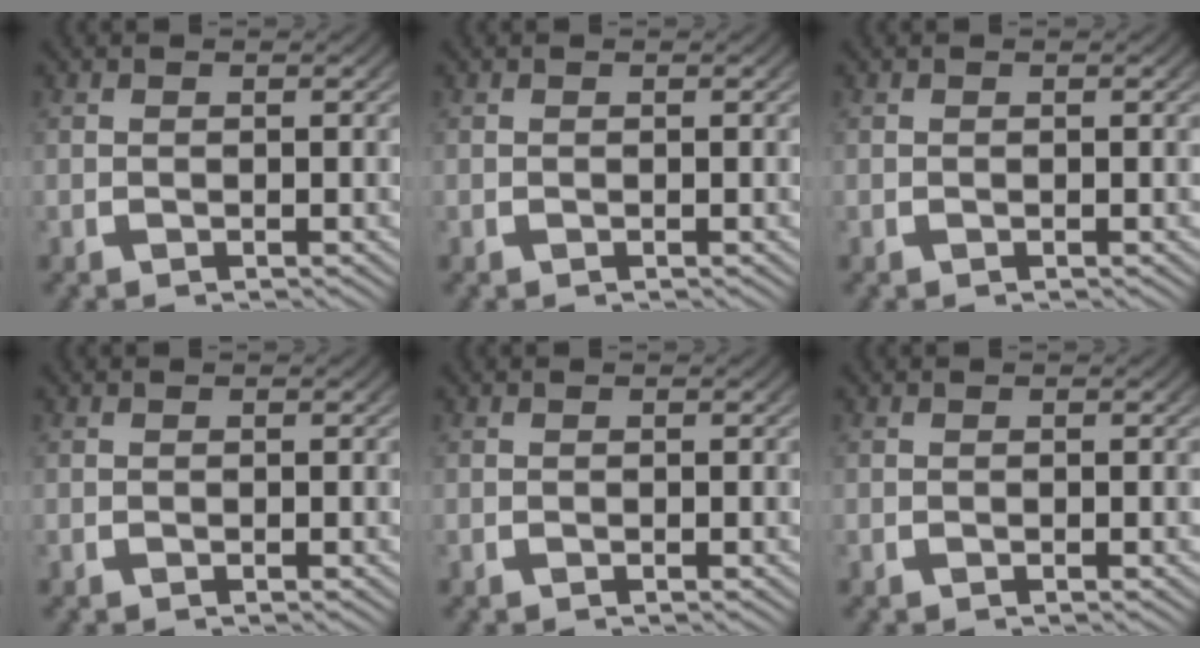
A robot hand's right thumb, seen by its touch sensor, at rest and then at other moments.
{"total": 0.0}
{"total": 0.0}
{"total": 0.0}
{"total": 0.0}
{"total": 0.0}